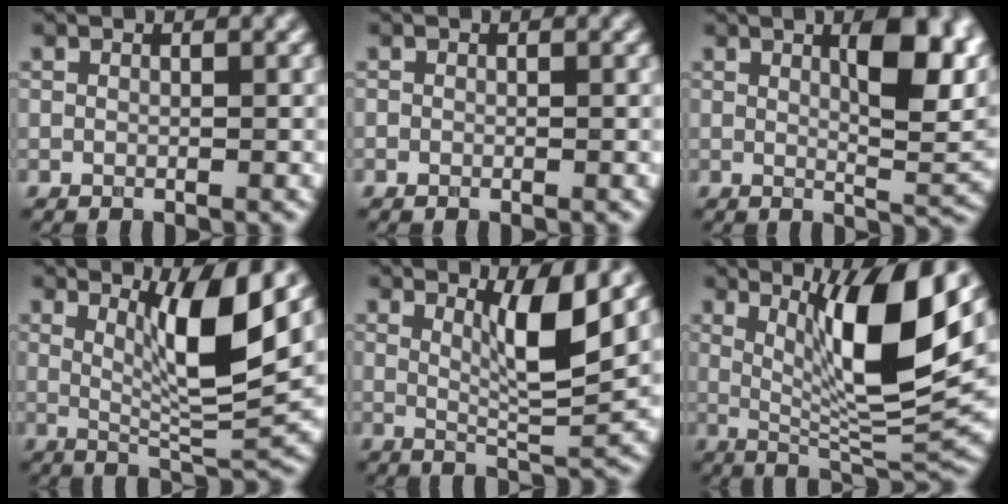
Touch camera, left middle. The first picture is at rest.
{"total": 0.0}
{"total": 7.7, "force": [2.4, 2.4, 6.9], "torque": [-0.088, 0.003, 0.046]}
{"total": 6.9, "force": [2.4, 1.3, 6.3], "torque": [-0.103, -0.013, 0.050]}
{"total": 4.9, "force": [1.9, 0.9, 4.5], "torque": [-0.072, -0.010, 0.041]}
{"total": 10.4, "force": [3.5, 2.3, 9.6], "torque": [-0.145, -0.018, 0.074]}